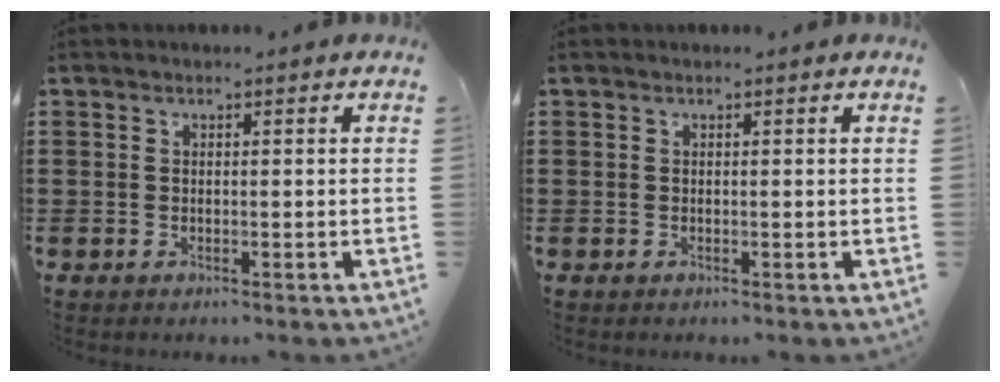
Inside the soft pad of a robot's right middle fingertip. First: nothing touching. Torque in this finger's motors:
{"motor_torque": [0.04, -0.04, 0.00, 0.00]}